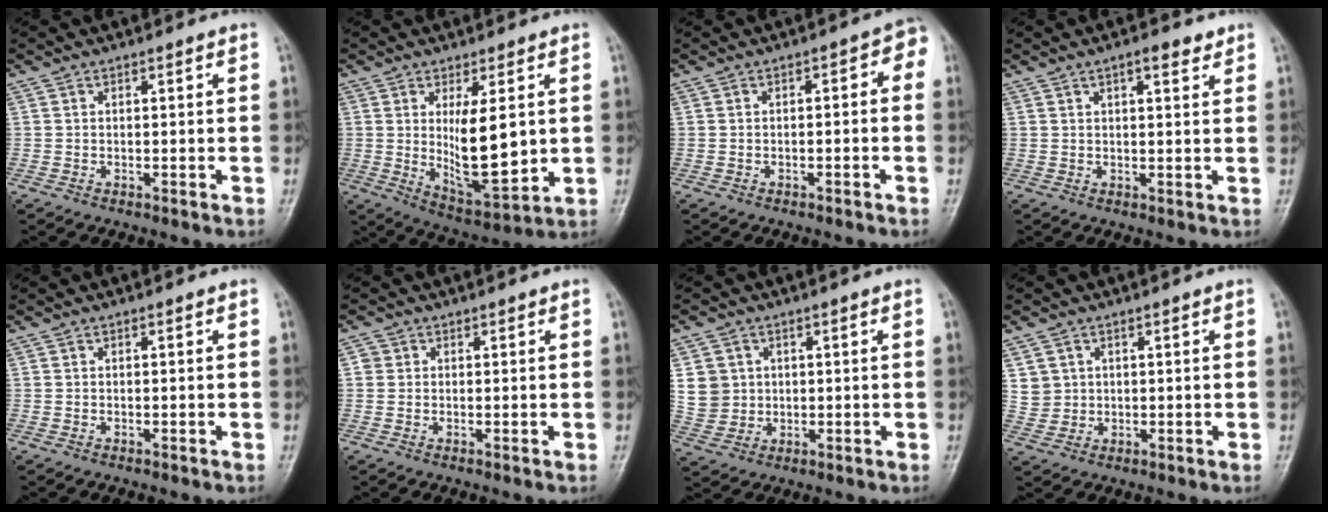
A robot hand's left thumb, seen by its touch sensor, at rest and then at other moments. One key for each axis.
{"total": 12.6, "fx": 1.1, "fy": 4.7, "fz": 11.6, "tx": -0.171, "ty": -0.033, "tz": 0.037}
{"total": 4.0, "fx": -0.4, "fy": 1.8, "fz": 3.5, "tx": -0.035, "ty": 0.031, "tz": -0.011}
{"total": 4.0, "fx": 2.4, "fy": 1.4, "fz": 2.9, "tx": -0.033, "ty": -0.009, "tz": 0.034}
{"total": 0.0}
{"total": 1.4, "fx": 0.4, "fy": 1.4, "fz": 0.3, "tx": 0.005, "ty": 0.001, "tz": 0.003}
{"total": 6.1, "fx": 1.6, "fy": 5.6, "fz": 1.7, "tx": -0.009, "ty": -0.007, "tz": 0.036}
{"total": 3.6, "fx": 1.5, "fy": 3.2, "fz": 0.5, "tx": 0.007, "ty": -0.010, "tz": 0.034}